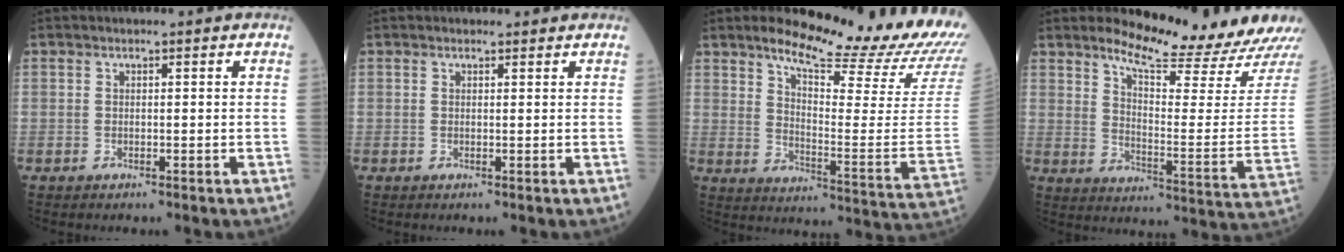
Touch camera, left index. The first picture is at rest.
{"total": 0.7, "force": [0.7, 0.2, 0.0], "torque": [-0.008, -0.002, 0.008]}
{"total": 21.9, "force": [19.3, 1.1, 10.2], "torque": [-0.153, -0.094, 0.246]}
{"total": 15.3, "force": [14.5, -0.7, 4.9], "torque": [-0.078, -0.083, 0.189]}